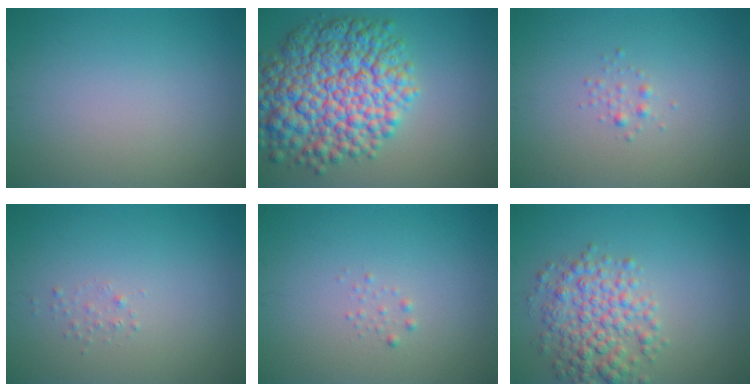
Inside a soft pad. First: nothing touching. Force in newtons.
{"total": 11.7, "press": 11.7, "slide": 0.3}
{"total": 0.8, "press": 0.8, "slide": 0.0}
{"total": 0.6, "press": 0.6, "slide": 0.0}
{"total": 0.6, "press": 0.6, "slide": 0.0}
{"total": 5.0, "press": 5.0, "slide": 0.1}